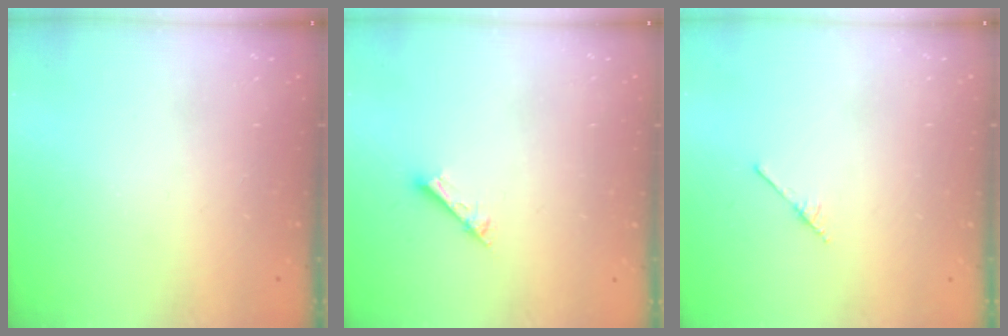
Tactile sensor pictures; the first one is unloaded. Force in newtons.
{"total": 2.6, "press": 2.6, "slide": 0.1}
{"total": 2.5, "press": 2.4, "slide": 0.3}